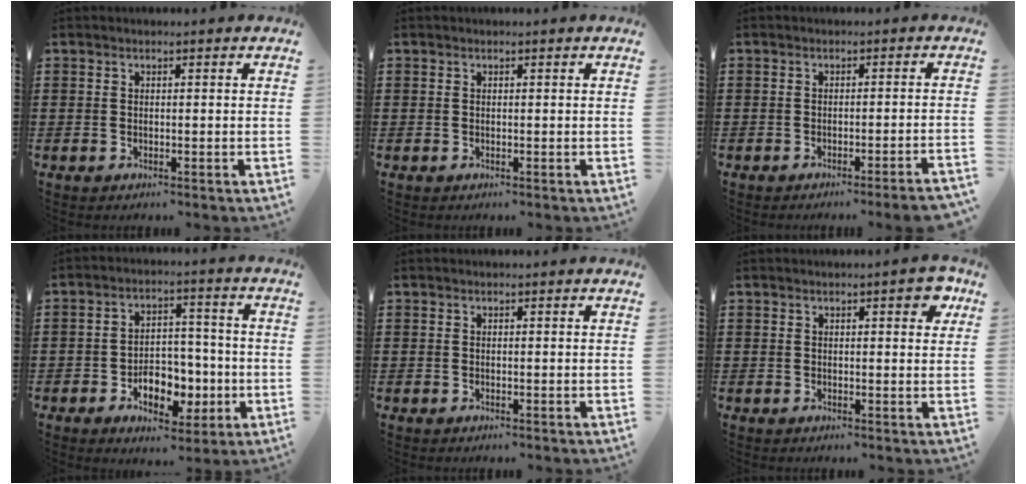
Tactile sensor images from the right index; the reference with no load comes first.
{"total": 0.0}
{"total": 2.1, "force": [-1.7, -0.4, 1.1], "torque": [-0.018, -0.002, -0.034]}
{"total": 8.2, "force": [-2.8, 5.5, 5.3], "torque": [-0.067, 0.013, -0.048]}
{"total": 0.0}
{"total": 3.0, "force": [1.5, 0.8, 2.5], "torque": [-0.028, -0.002, 0.018]}